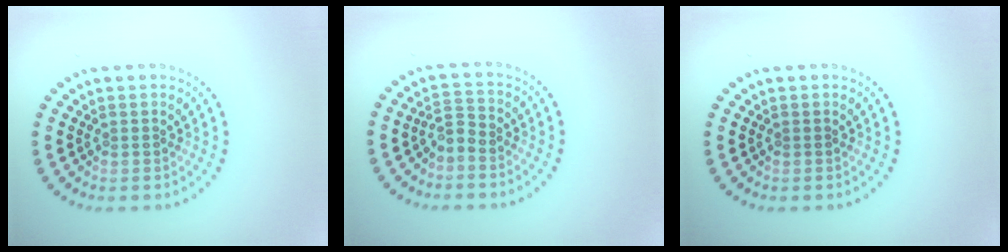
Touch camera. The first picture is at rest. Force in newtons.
{"total": 1.8, "press": 1.4, "slide": 1.2}
{"total": 0.0}